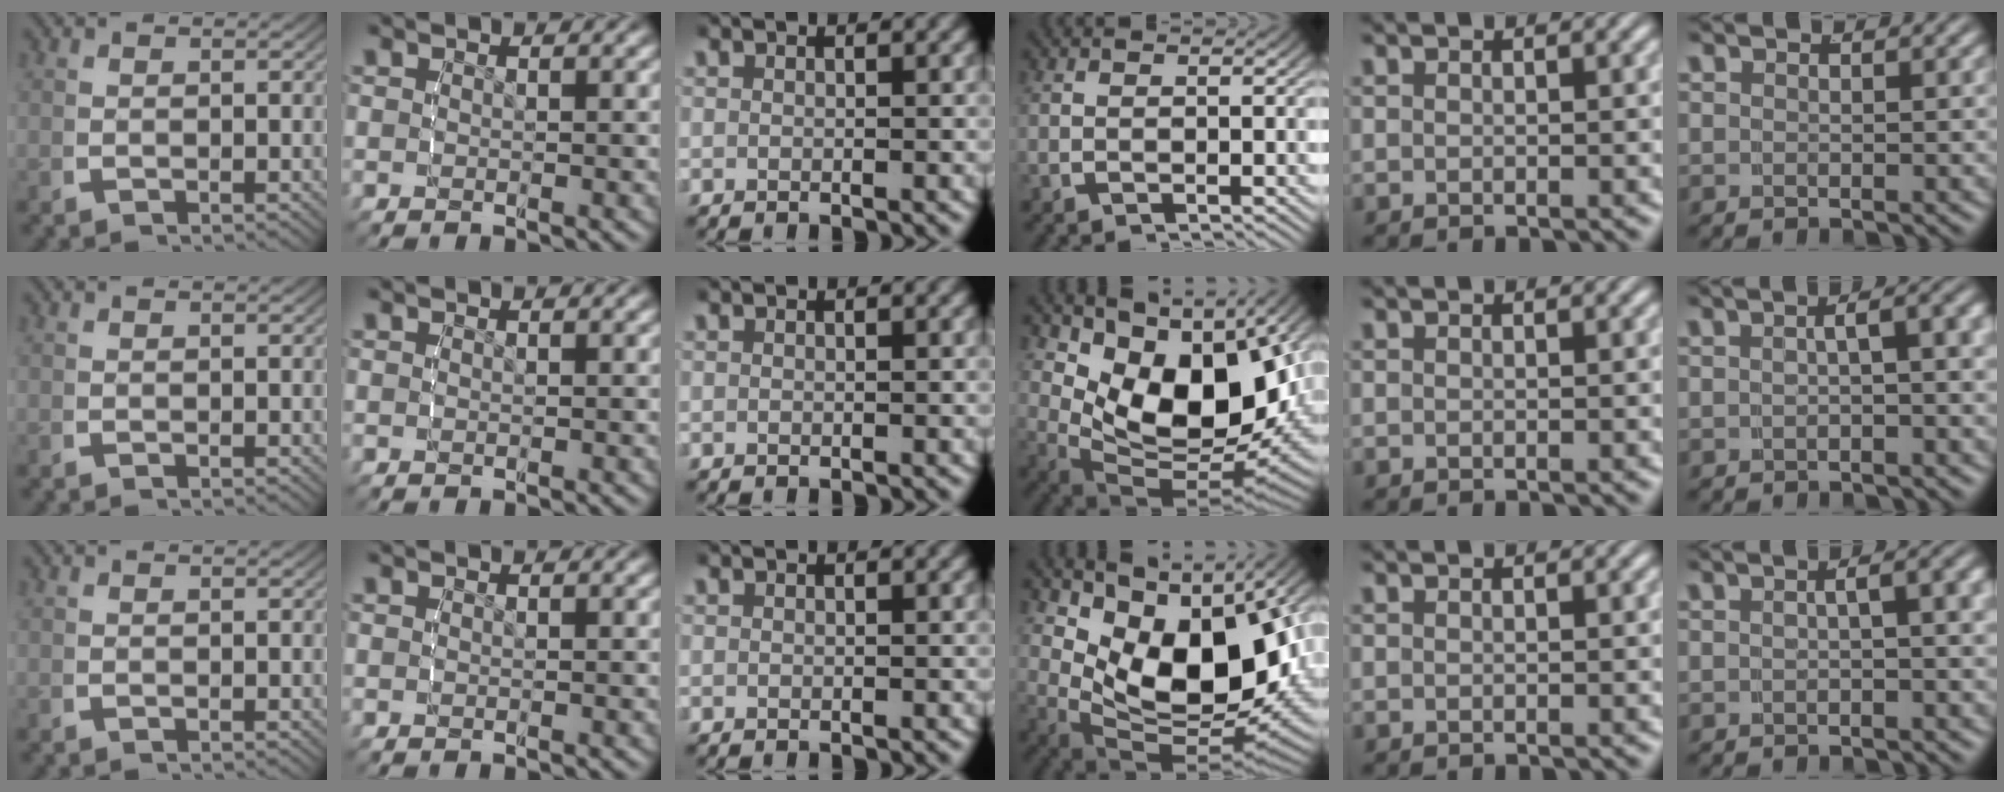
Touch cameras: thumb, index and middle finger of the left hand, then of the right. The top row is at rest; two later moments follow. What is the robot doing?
{"motion": "lift_and_place", "object": "lipstick"}